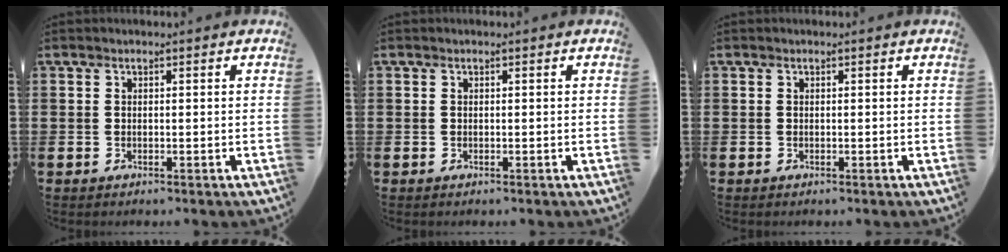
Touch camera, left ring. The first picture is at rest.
{"total": 0.0}
{"total": 0.0}